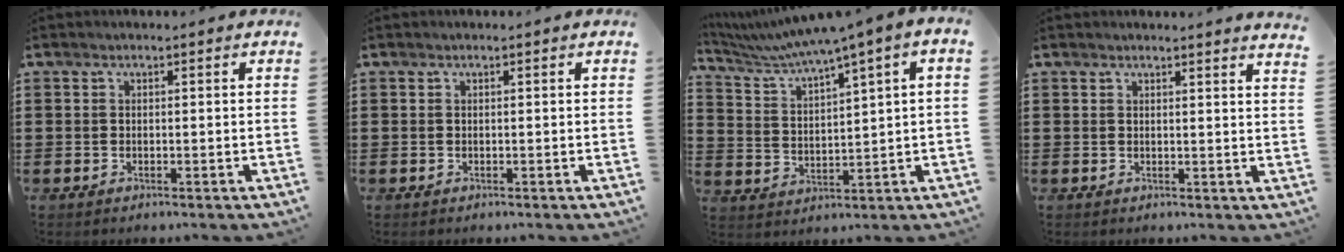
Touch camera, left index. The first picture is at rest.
{"total": 0.0}
{"total": 4.9, "force": [3.7, -0.4, 3.2], "torque": [-0.080, -0.029, 0.057]}
{"total": 1.9, "force": [1.6, -0.6, 0.6], "torque": [-0.015, -0.006, 0.032]}